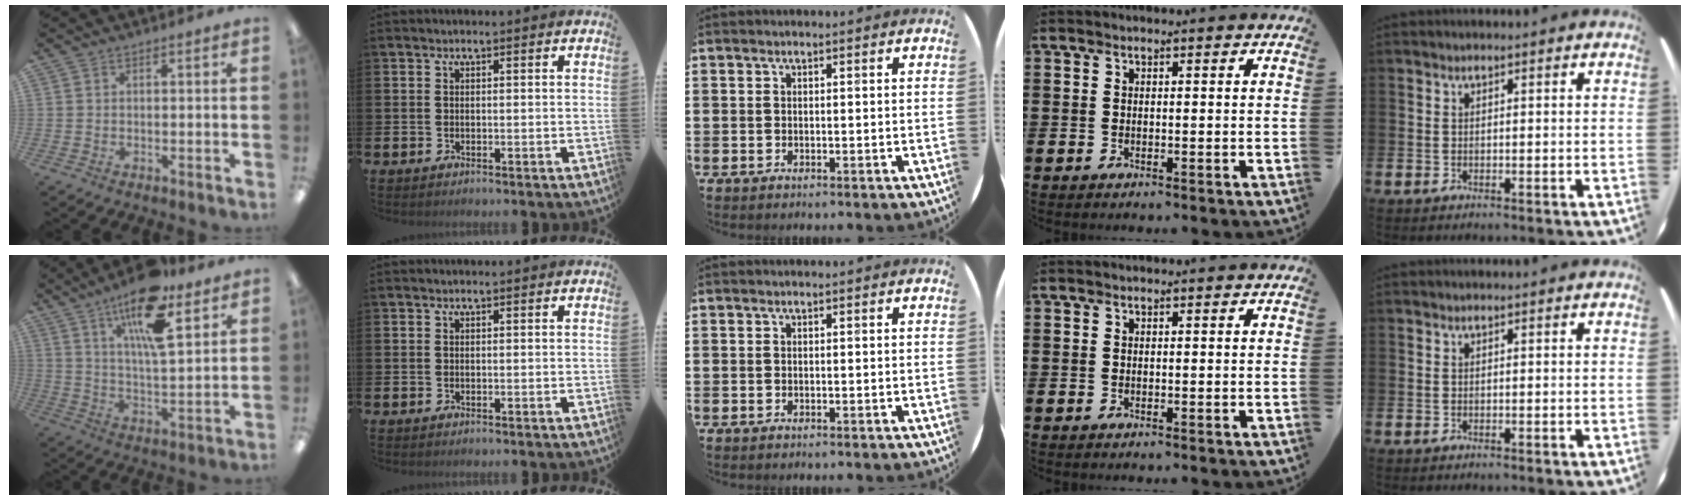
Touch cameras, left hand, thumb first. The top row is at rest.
{"thumb": {"total": 16.6, "force": [10.6, 5.1, 11.7], "torque": [-0.198, -0.047, 0.173]}}